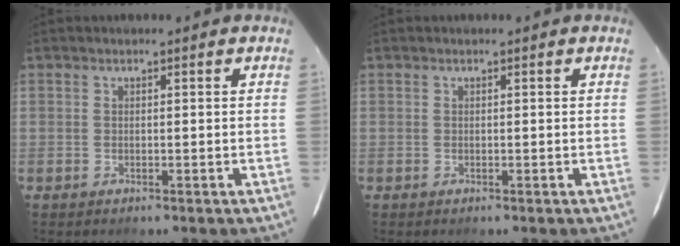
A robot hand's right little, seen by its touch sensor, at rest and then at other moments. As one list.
[{"total": 0.0}]